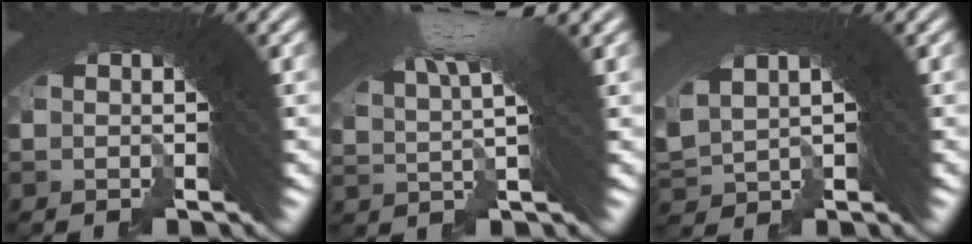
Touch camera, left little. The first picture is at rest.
{"total": 6.4, "force": [3.5, 1.2, 5.2], "torque": [-0.073, 0.023, 0.049]}
{"total": 1.8, "force": [0.4, 1.2, 1.3], "torque": [-0.018, 0.002, 0.020]}